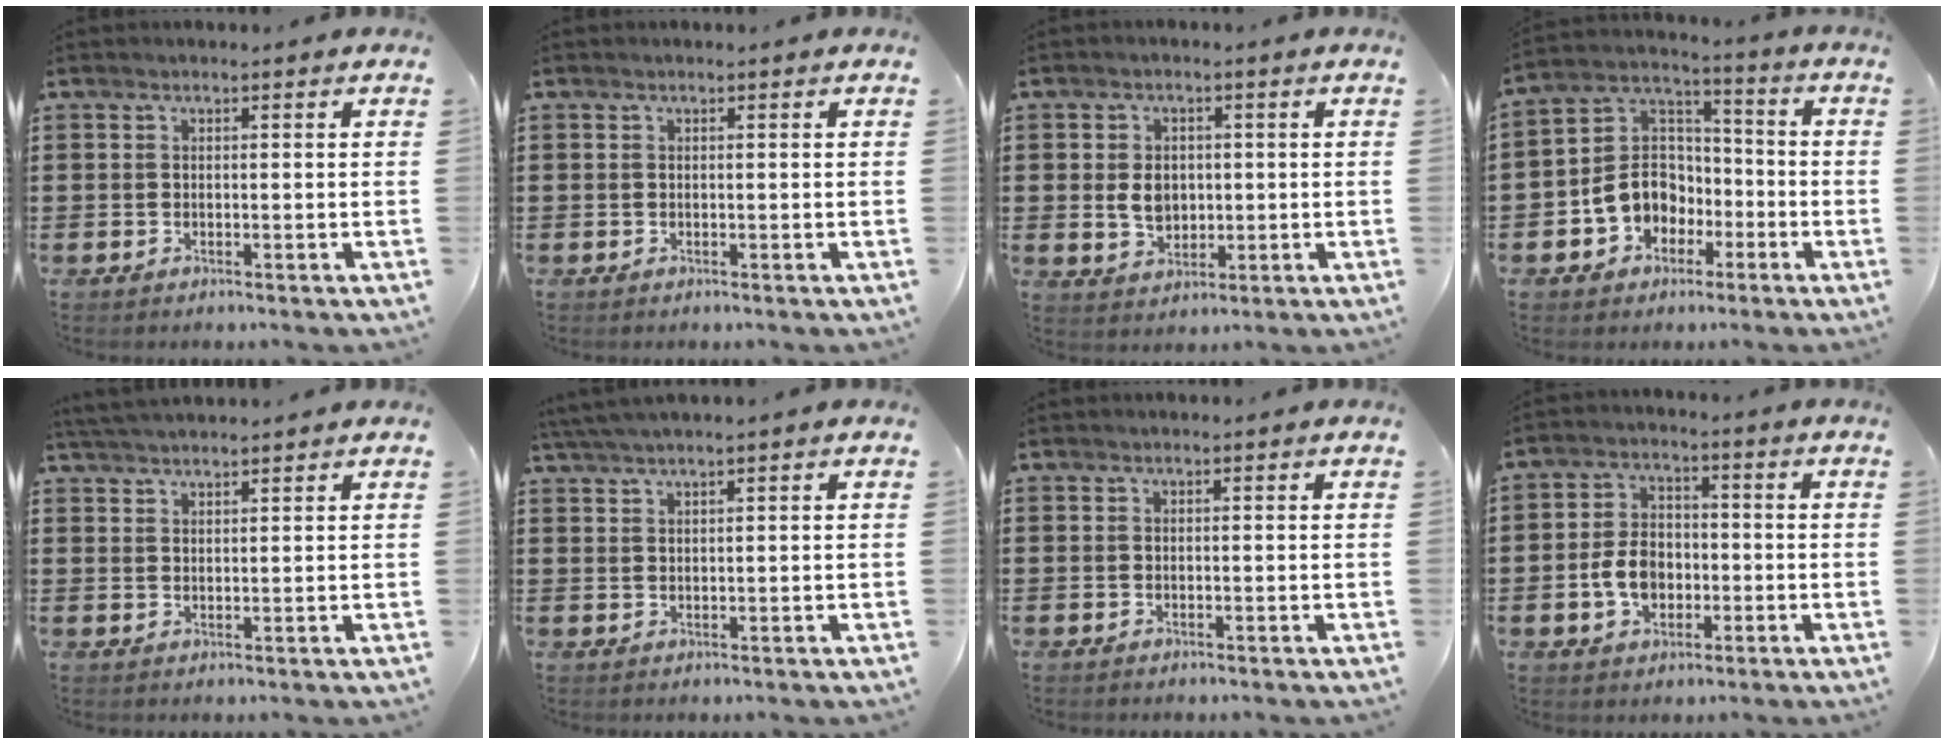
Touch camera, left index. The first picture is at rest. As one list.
[{"total": 0.0}, {"total": 4.5, "force": [0.1, 3.4, 3.0], "torque": [-0.057, 0.007, -0.003]}, {"total": 8.5, "force": [-3.1, 7.5, 2.6], "torque": [-0.088, 0.014, -0.061]}, {"total": 2.6, "force": [2.6, -0.2, 0.4], "torque": [-0.015, -0.003, 0.050]}, {"total": 2.1, "force": [1.7, -0.5, 1.1], "torque": [-0.025, -0.001, 0.032]}, {"total": 0.0}, {"total": 6.3, "force": [-1.7, 4.4, 4.2], "torque": [-0.093, 0.001, -0.038]}]